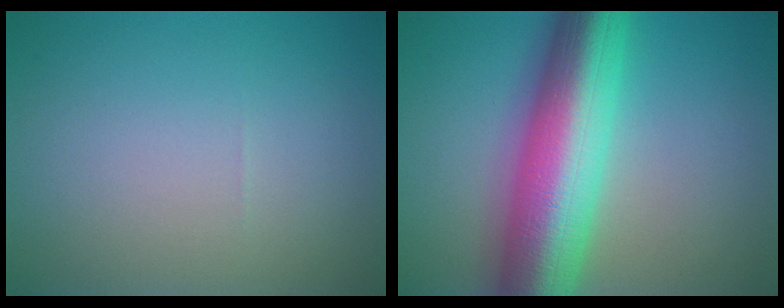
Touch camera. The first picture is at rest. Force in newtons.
{"total": 13.1, "press": 13.1, "slide": 0.1}